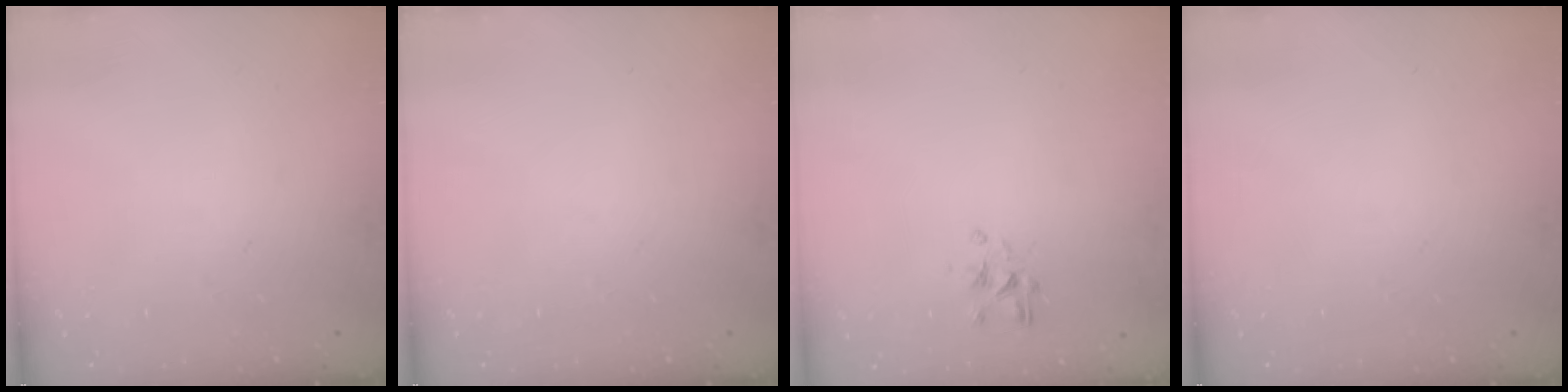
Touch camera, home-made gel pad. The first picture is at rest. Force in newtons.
{"total": 0.0}
{"total": 1.8, "press": 1.7, "slide": 0.7}
{"total": 0.0}